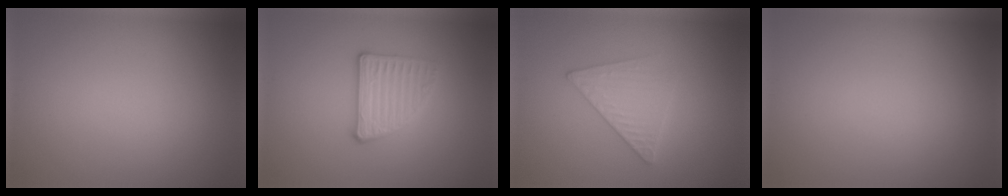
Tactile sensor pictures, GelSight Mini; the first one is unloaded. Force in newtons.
{"total": 2.8, "press": 2.7, "slide": 0.7}
{"total": 3.0, "press": 3.0, "slide": 0.3}
{"total": 0.0}